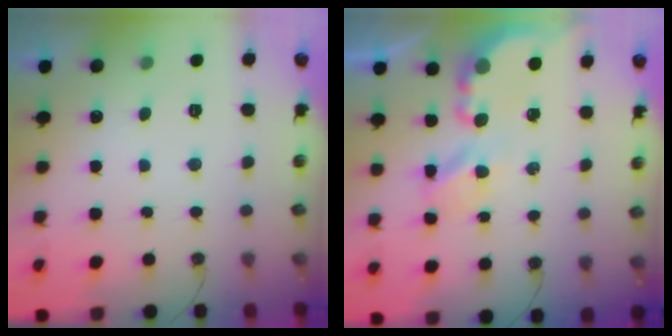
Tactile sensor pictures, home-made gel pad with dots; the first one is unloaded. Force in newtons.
{"total": 4.9, "press": 4.8, "slide": 0.4}